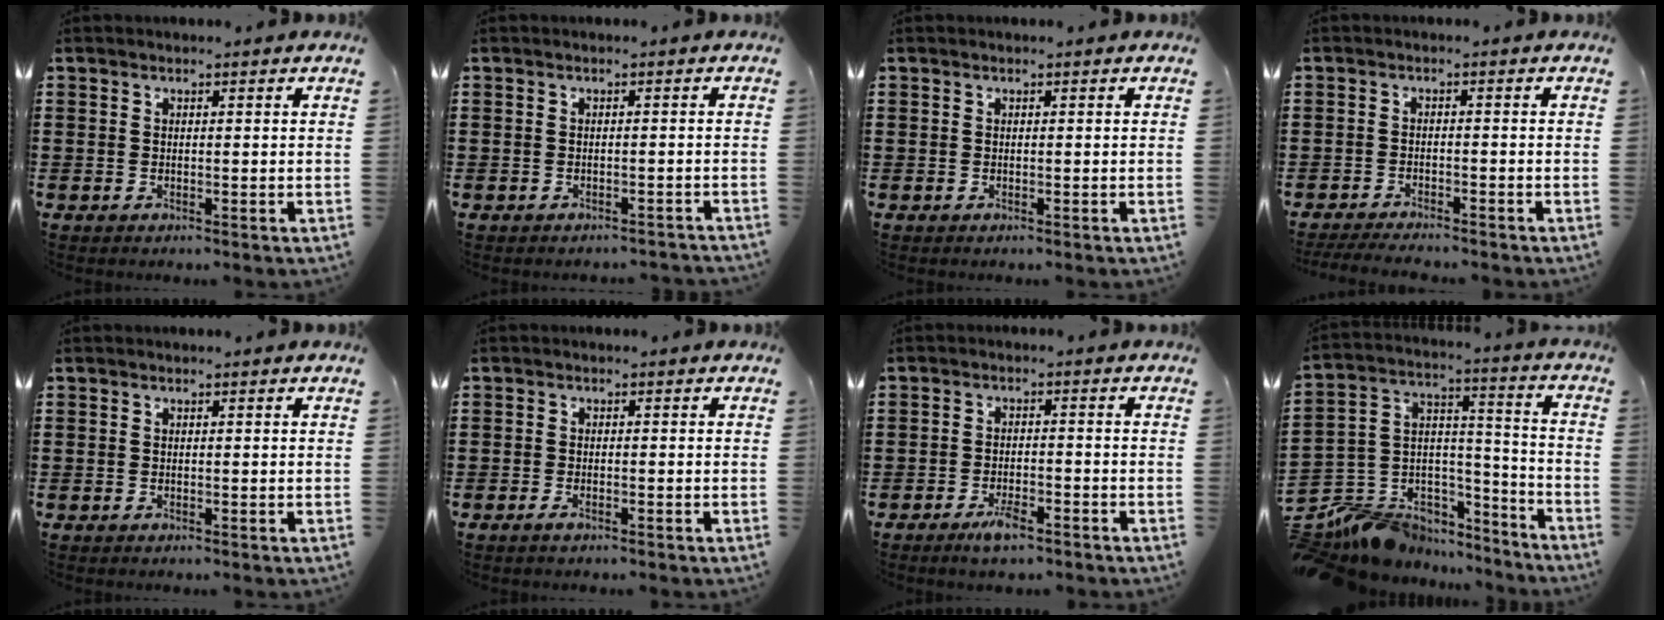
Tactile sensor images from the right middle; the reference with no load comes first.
{"total": 0.8, "force": [-0.8, 0.1, 0.2], "torque": [-0.007, -0.001, -0.015]}
{"total": 0.0}
{"total": 2.6, "force": [-2.5, 0.2, 0.6], "torque": [-0.018, -0.002, -0.053]}
{"total": 0.0}
{"total": 1.0, "force": [-0.7, 0.2, 0.7], "torque": [-0.024, -0.007, -0.014]}
{"total": 3.4, "force": [-2.4, 1.1, 2.1], "torque": [-0.047, 0.001, -0.048]}
{"total": 8.7, "force": [-7.4, 4.6, 1.1], "torque": [-0.045, -0.003, -0.141]}